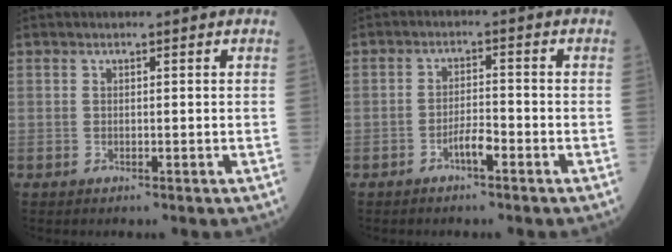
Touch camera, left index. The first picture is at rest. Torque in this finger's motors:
{"motor_torque": [0.60, 0.27, 0.04, 0.01]}